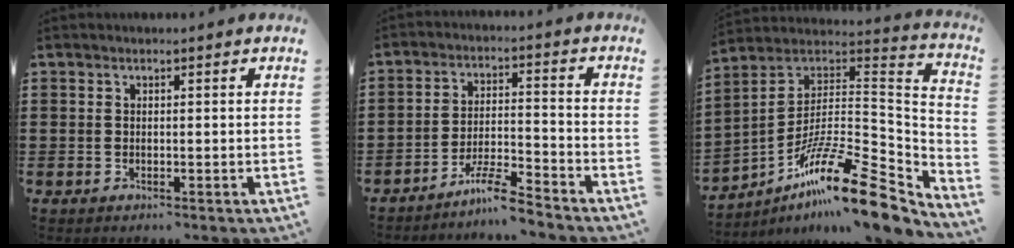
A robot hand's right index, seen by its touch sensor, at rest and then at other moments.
{"total": 6.1, "force": [-5.5, 0.3, 2.7], "torque": [-0.060, 0.000, -0.107]}
{"total": 16.5, "force": [-11.6, 3.2, 11.4], "torque": [-0.179, 0.025, -0.210]}